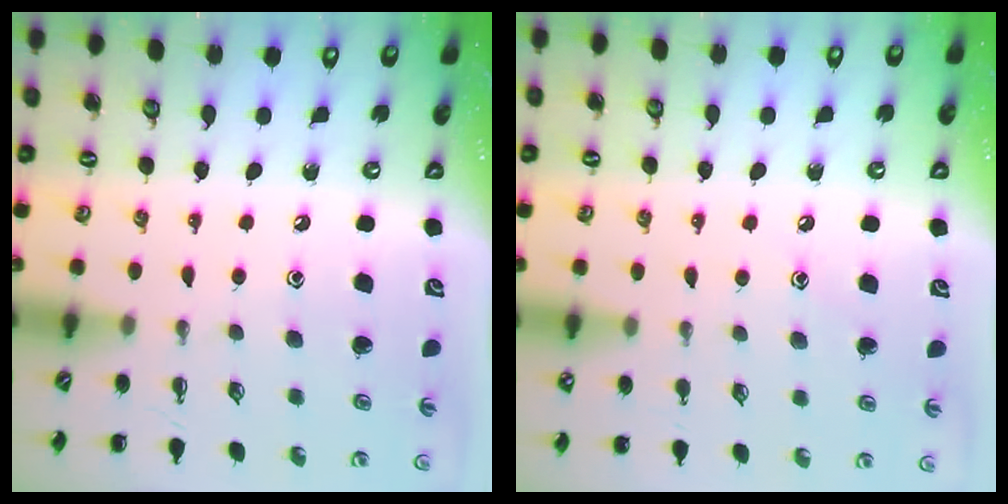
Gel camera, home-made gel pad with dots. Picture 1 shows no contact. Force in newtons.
{"total": 6.1, "press": 5.8, "slide": 1.8}